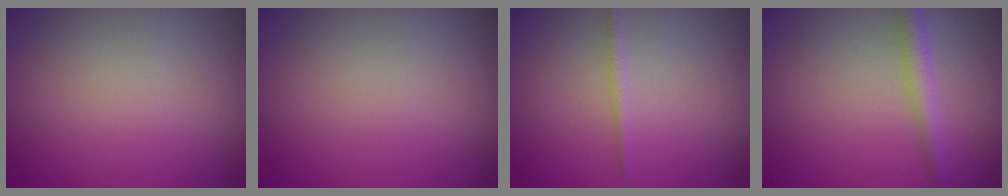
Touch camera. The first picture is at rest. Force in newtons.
{"total": 0.0}
{"total": 0.9, "press": 0.9, "slide": 0.0}
{"total": 2.4, "press": 2.4, "slide": 0.1}